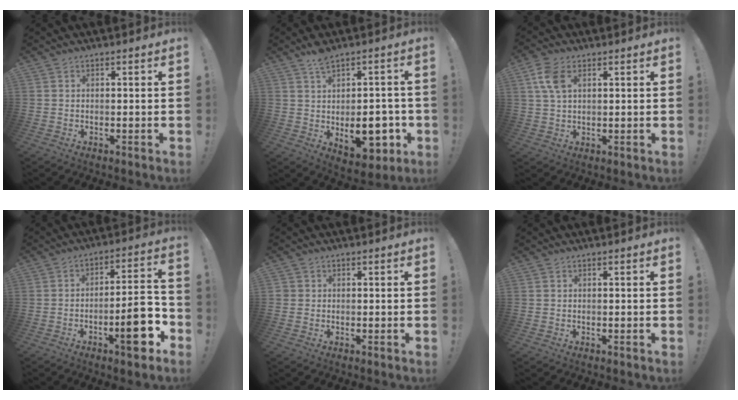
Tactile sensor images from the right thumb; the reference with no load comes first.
{"total": 13.6, "force": [-0.9, 7.5, 11.3], "torque": [-0.151, 0.006, -0.004]}
{"total": 7.1, "force": [2.7, 4.1, 5.2], "torque": [-0.107, -0.003, 0.051]}
{"total": 14.8, "force": [-6.1, 4.0, 12.9], "torque": [-0.166, 0.025, -0.093]}
{"total": 1.3, "force": [0.2, 1.3, 0.3], "torque": [-0.008, 0.004, 0.005]}
{"total": 0.0}